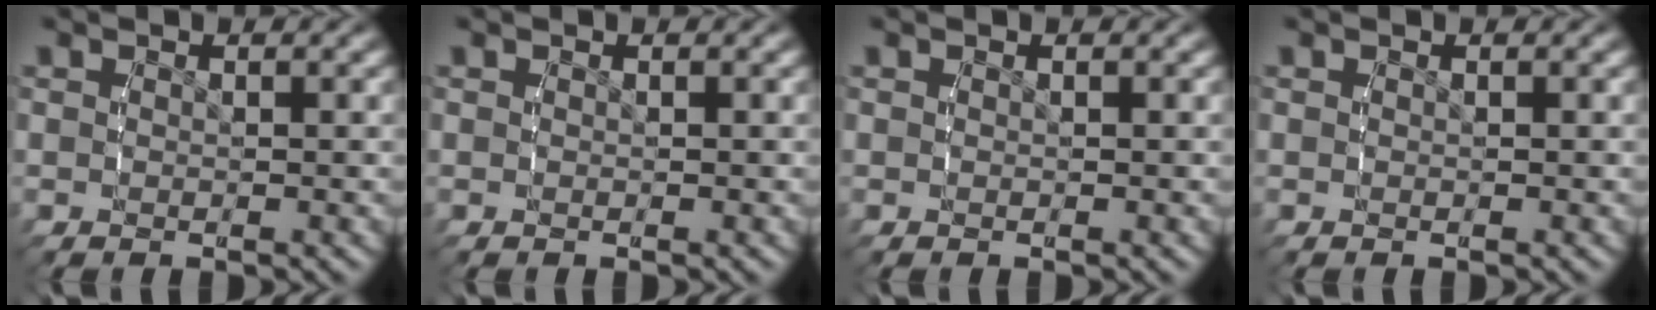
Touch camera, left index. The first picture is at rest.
{"total": 0.0}
{"total": 0.0}
{"total": 0.0}